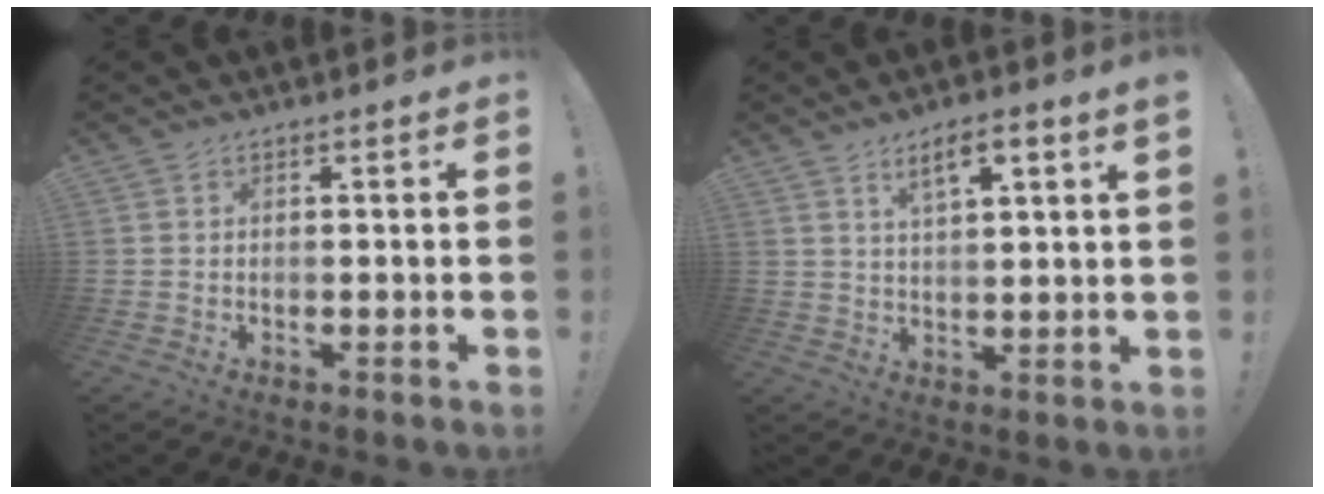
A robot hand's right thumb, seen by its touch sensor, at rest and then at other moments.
{"total": 6.3, "force": [3.8, 1.1, 4.9], "torque": [-0.082, -0.012, 0.062]}